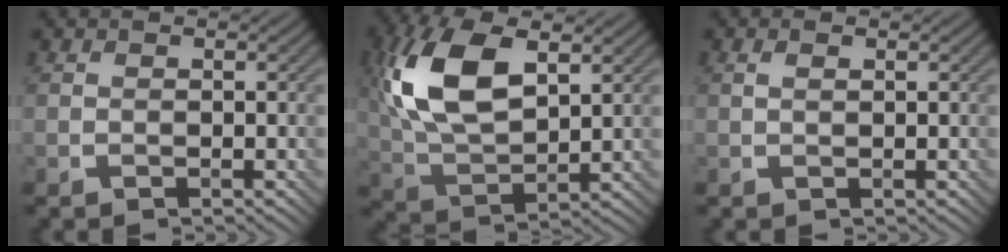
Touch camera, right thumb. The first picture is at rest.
{"total": 12.3, "force": [3.9, 6.2, 9.9], "torque": [-0.235, 0.013, 0.074]}
{"total": 1.0, "force": [0.4, 0.3, 0.8], "torque": [-0.019, 0.001, 0.007]}